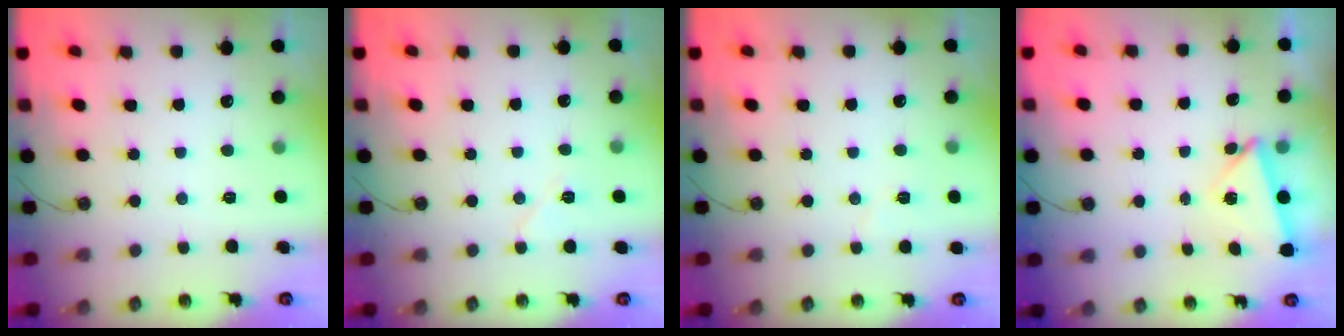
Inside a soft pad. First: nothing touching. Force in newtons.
{"total": 6.3, "press": 5.8, "slide": 2.5}
{"total": 4.4, "press": 3.8, "slide": 2.2}
{"total": 3.9, "press": 3.5, "slide": 1.5}